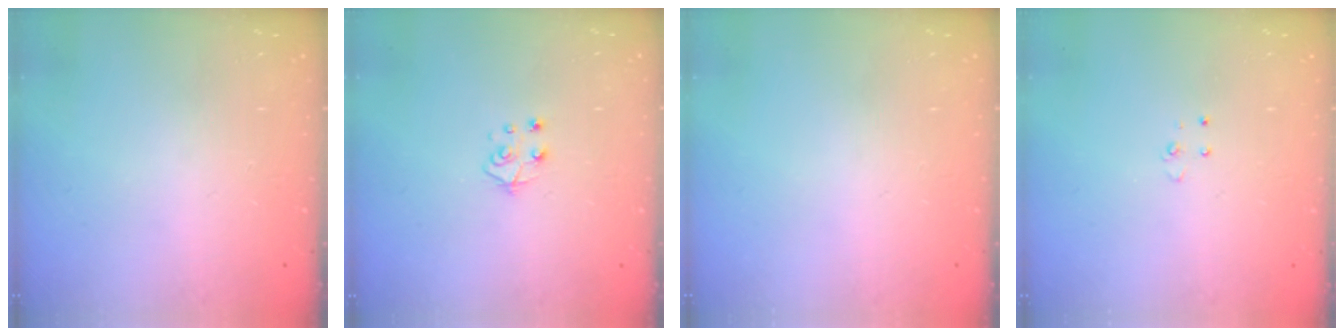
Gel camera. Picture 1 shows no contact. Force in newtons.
{"total": 4.8, "press": 4.8, "slide": 0.4}
{"total": 0.0}
{"total": 3.2, "press": 3.2, "slide": 0.4}